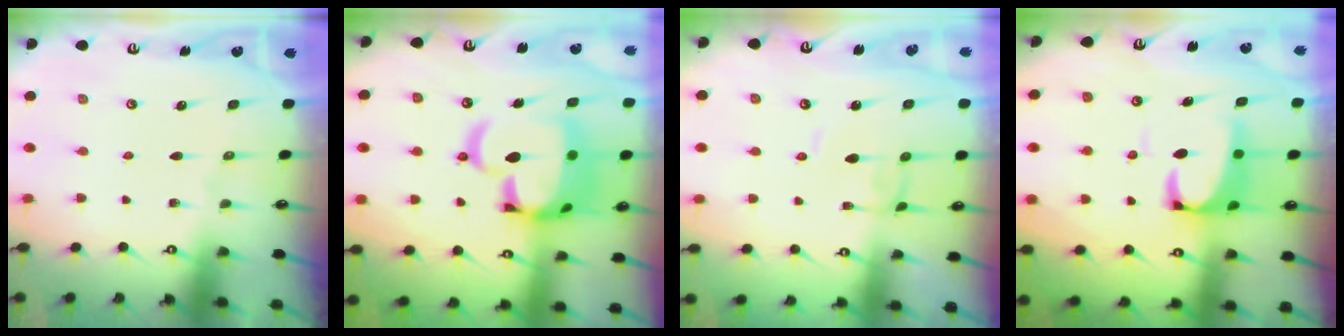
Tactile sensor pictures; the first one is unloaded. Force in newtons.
{"total": 16.5, "press": 16.4, "slide": 1.6}
{"total": 0.8, "press": 0.8, "slide": 0.2}
{"total": 3.7, "press": 3.6, "slide": 1.0}